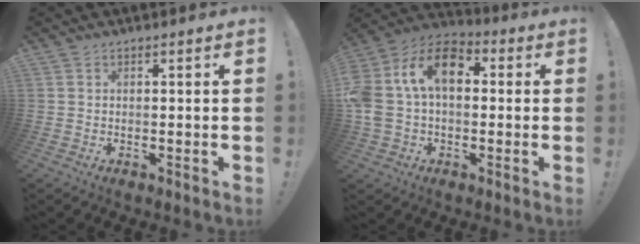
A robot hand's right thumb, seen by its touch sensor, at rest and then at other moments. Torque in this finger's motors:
{"motor_torque": [0.67, 0.66, 2.00, -0.35, 0.53]}